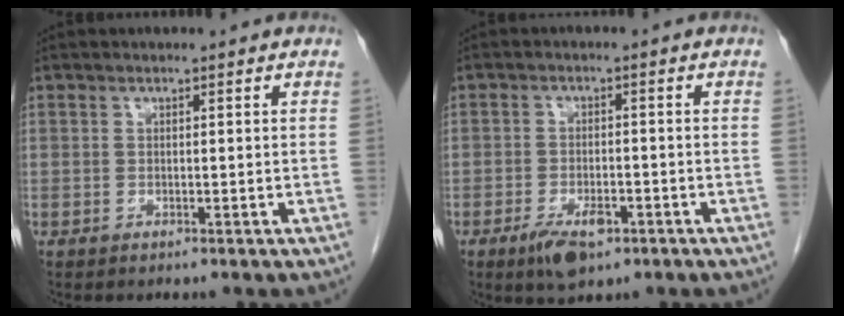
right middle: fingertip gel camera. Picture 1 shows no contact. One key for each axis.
{"total": 5.3, "fx": -3.0, "fy": 2.2, "fz": 3.7, "tx": -0.067, "ty": -0.004, "tz": -0.044}